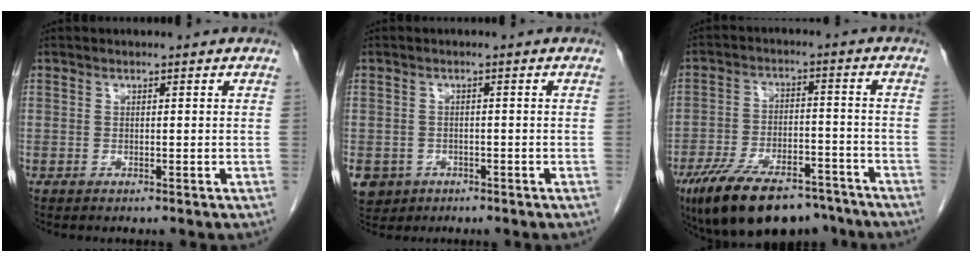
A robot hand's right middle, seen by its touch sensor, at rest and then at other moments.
{"total": 6.5, "force": [-3.2, 5.5, 1.7], "torque": [-0.044, -0.001, -0.046]}
{"total": 17.3, "force": [-13.1, 6.5, 9.3], "torque": [-0.169, 0.002, -0.211]}